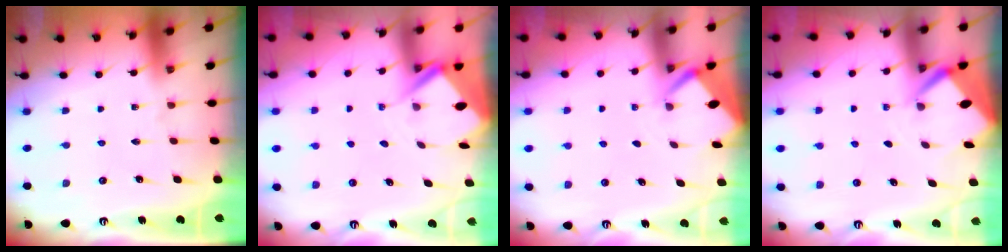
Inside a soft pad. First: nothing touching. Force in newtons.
{"total": 3.9, "press": 3.9, "slide": 0.3}
{"total": 2.2, "press": 2.2, "slide": 0.1}
{"total": 2.8, "press": 2.8, "slide": 0.2}